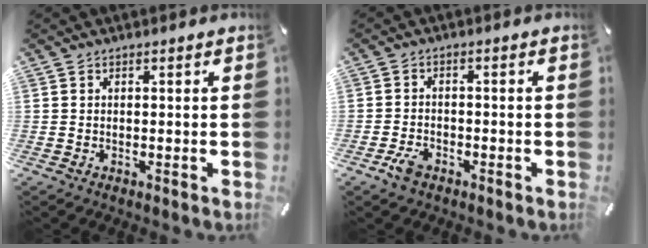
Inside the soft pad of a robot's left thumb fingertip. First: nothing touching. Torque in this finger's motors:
{"motor_torque": [-0.21, -0.16, -0.15, 0.17, 0.02]}